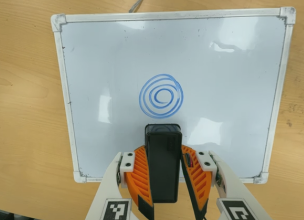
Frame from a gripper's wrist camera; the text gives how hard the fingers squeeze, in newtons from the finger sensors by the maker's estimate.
{"total": 8.6, "left": 7.3, "right": 9.8}